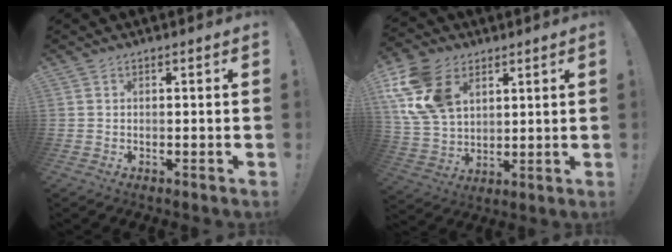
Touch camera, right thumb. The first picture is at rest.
{"total": 17.9, "force": [7.6, 12.5, 10.3], "torque": [-0.207, -0.032, 0.147]}